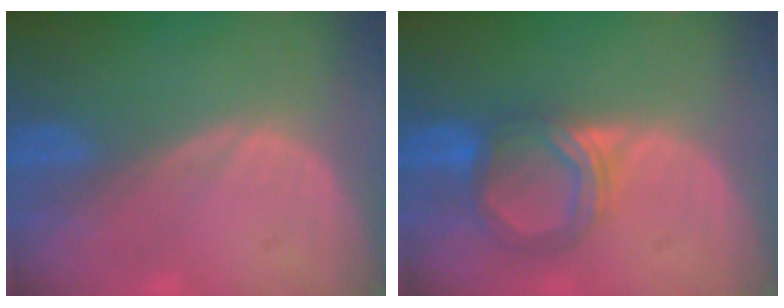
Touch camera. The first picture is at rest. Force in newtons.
{"total": 5.5, "press": 5.4, "slide": 1.4}